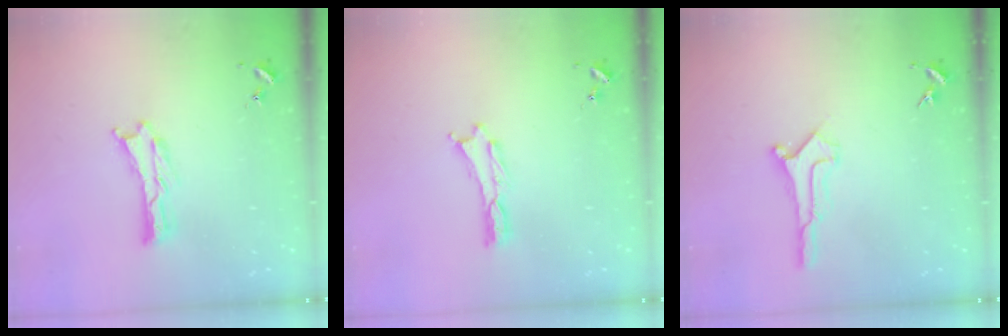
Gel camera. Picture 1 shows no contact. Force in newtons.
{"total": 0.0}
{"total": 0.9, "press": 0.9, "slide": 0.1}